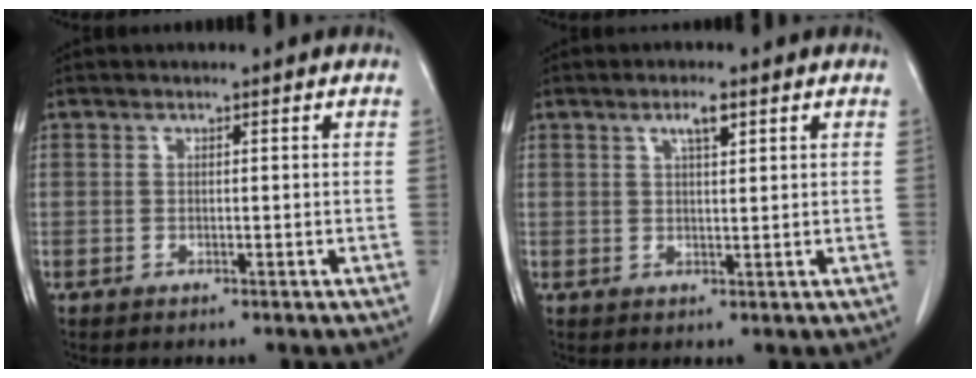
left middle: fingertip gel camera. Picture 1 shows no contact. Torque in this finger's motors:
{"motor_torque": [0.47, -0.17, -0.01, 0.01]}